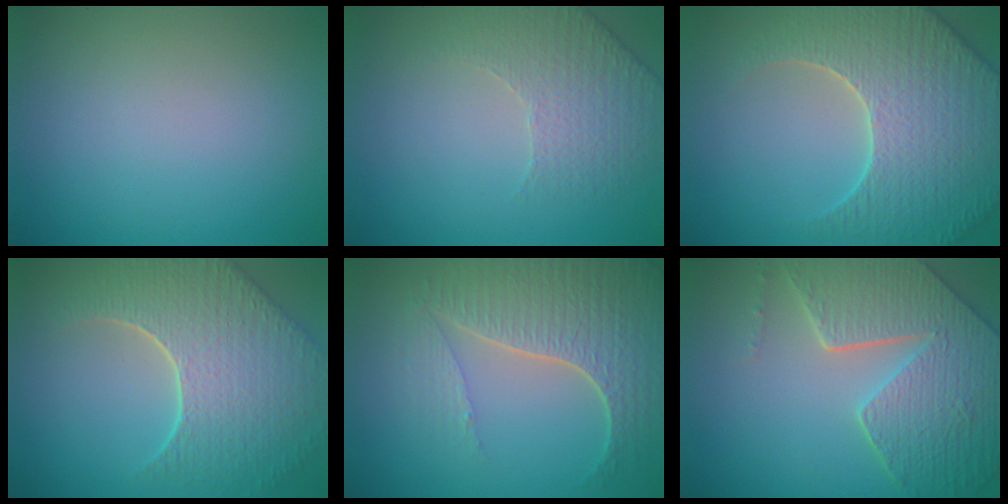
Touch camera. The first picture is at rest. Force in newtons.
{"total": 2.2, "press": 2.0, "slide": 1.0}
{"total": 7.5, "press": 7.2, "slide": 2.1}
{"total": 8.4, "press": 6.1, "slide": 5.9}
{"total": 6.2, "press": 5.0, "slide": 3.7}
{"total": 8.8, "press": 6.3, "slide": 6.2}